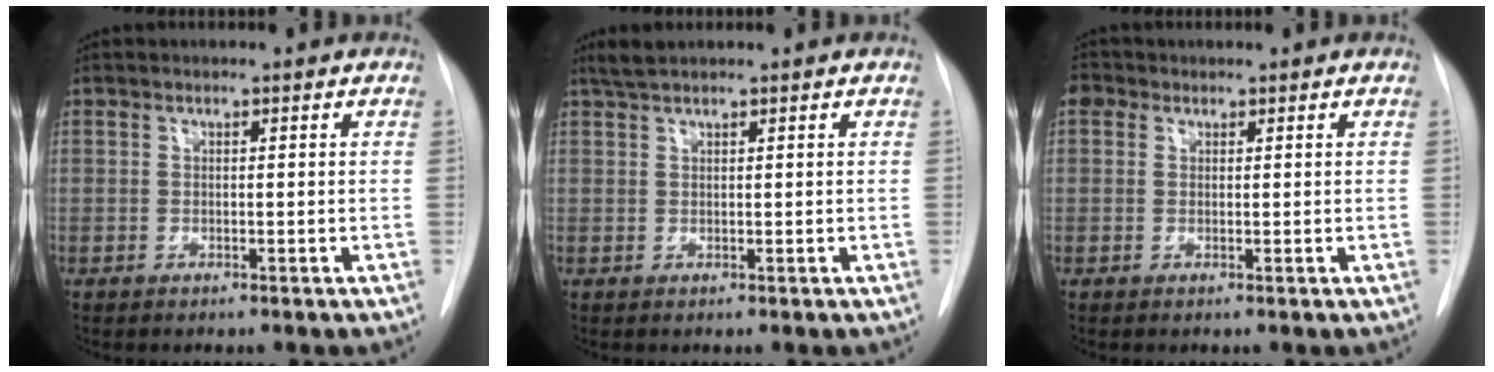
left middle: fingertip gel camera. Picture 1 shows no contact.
{"total": 2.0, "force": [1.8, 0.1, 0.9], "torque": [-0.022, 0.009, 0.037]}
{"total": 2.0, "force": [1.0, 1.6, 0.5], "torque": [-0.008, 0.011, 0.015]}